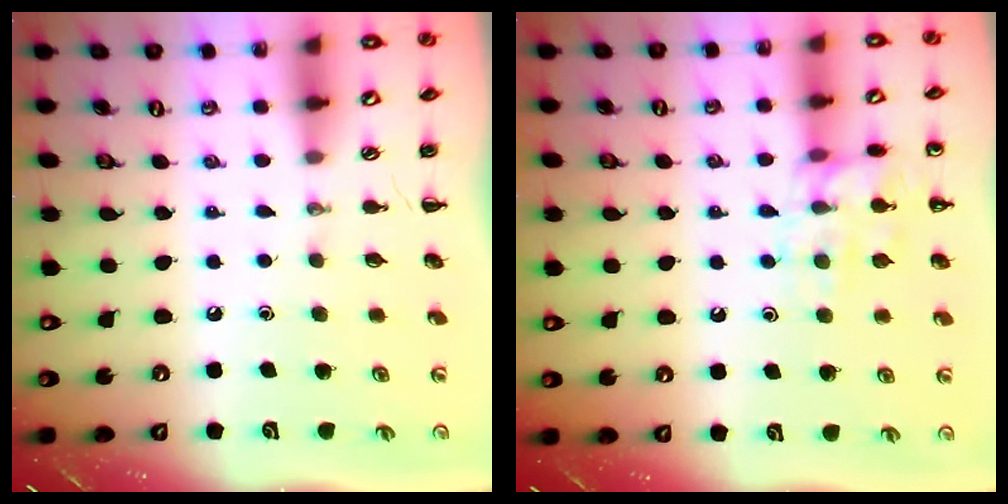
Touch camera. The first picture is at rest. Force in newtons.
{"total": 12.8, "press": 12.8, "slide": 1.0}